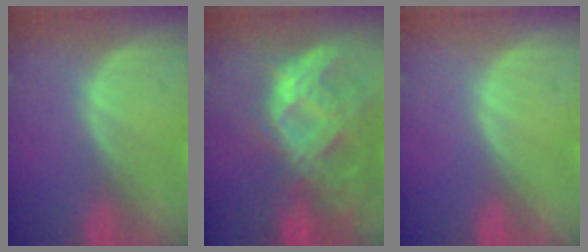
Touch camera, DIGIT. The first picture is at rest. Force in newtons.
{"total": 10.9, "press": 9.3, "slide": 5.7}
{"total": 0.0}